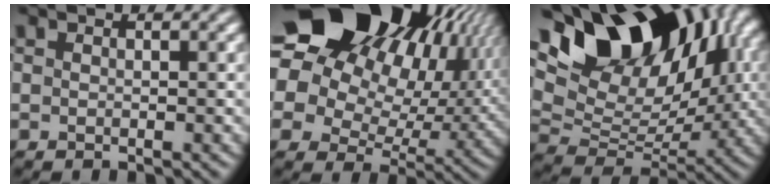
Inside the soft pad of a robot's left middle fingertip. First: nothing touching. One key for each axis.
{"total": 22.1, "fx": 10.2, "fy": 15.6, "fz": 12.0, "tx": -0.228, "ty": 0.068, "tz": 0.149}
{"total": 15.1, "fx": 6.9, "fy": 8.7, "fz": 10.2, "tx": -0.170, "ty": 0.030, "tz": 0.117}